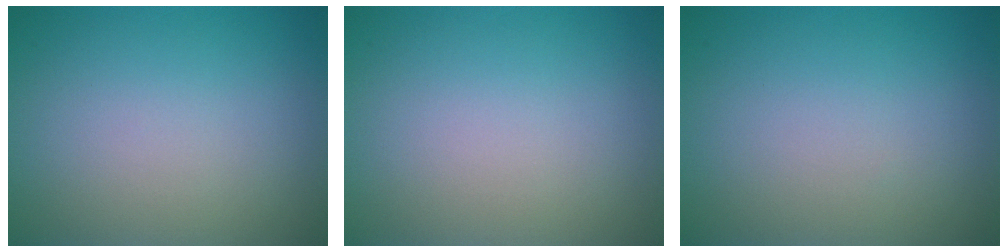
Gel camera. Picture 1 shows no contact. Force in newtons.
{"total": 0.0}
{"total": 0.0}